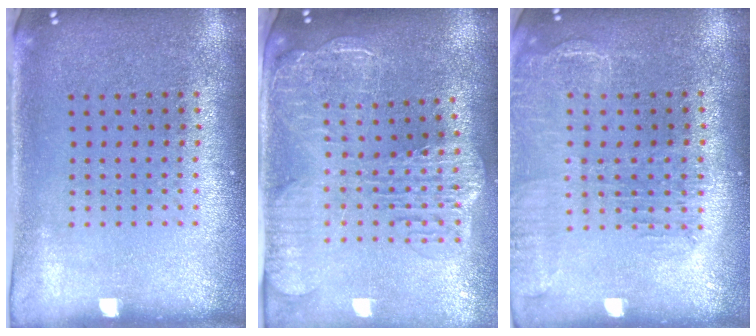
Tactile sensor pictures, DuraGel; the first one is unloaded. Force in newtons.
{"total": 3.0, "press": 2.5, "slide": 1.7}
{"total": 1.6, "press": 1.5, "slide": 0.5}